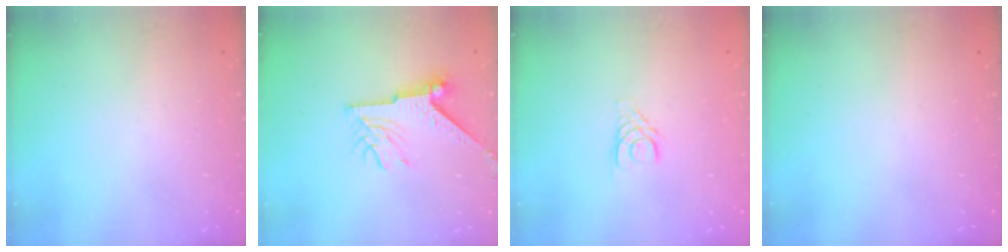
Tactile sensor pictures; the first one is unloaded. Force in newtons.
{"total": 9.7, "press": 9.7, "slide": 0.3}
{"total": 3.4, "press": 3.4, "slide": 0.3}
{"total": 0.0}